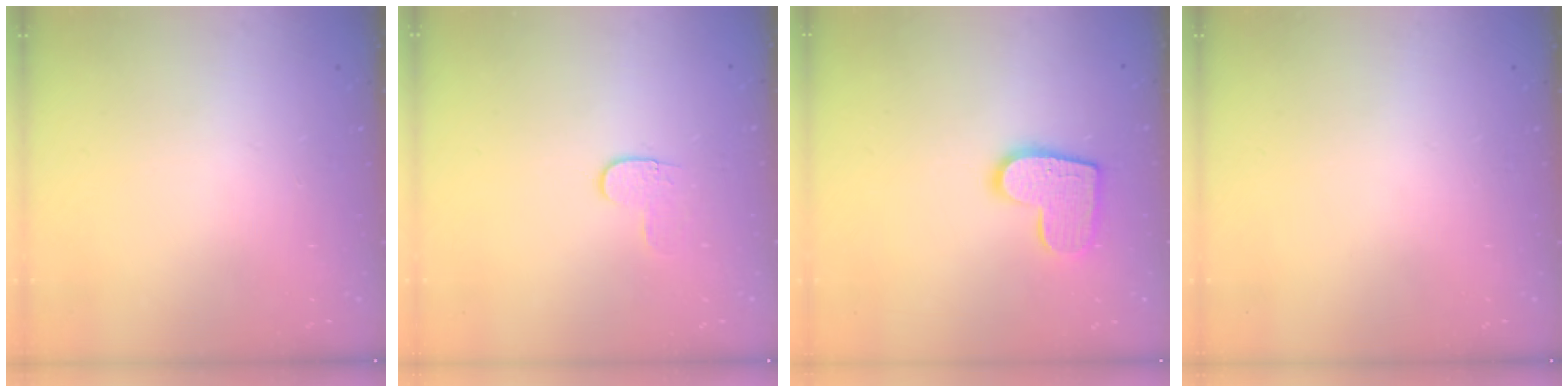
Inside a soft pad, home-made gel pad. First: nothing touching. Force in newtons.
{"total": 3.8, "press": 3.8, "slide": 0.5}
{"total": 12.7, "press": 12.6, "slide": 0.8}
{"total": 0.0}